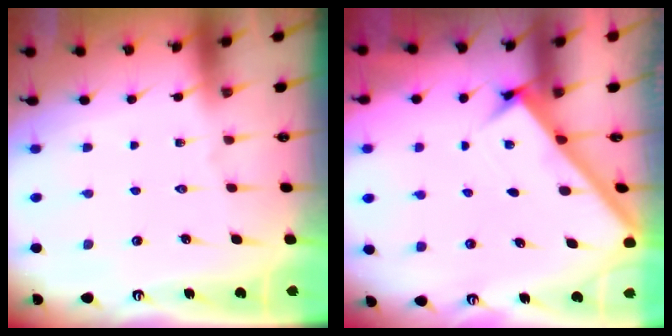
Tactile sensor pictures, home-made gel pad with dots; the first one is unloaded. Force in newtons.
{"total": 2.9, "press": 2.8, "slide": 0.4}